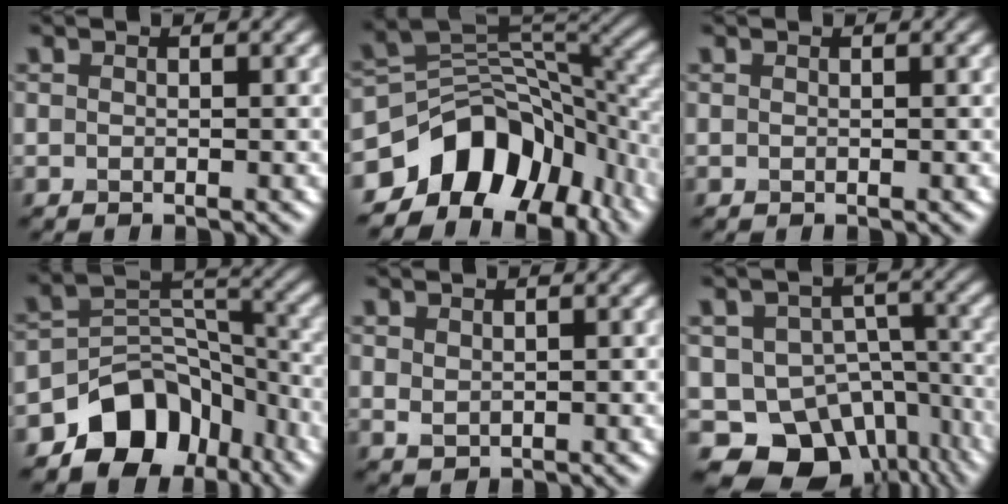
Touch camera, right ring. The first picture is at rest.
{"total": 11.4, "force": [-6.1, 7.4, 6.0], "torque": [-0.091, 0.007, -0.116]}
{"total": 0.0}
{"total": 8.3, "force": [-5.2, 5.7, 3.2], "torque": [-0.019, -0.003, -0.089]}
{"total": 0.9, "force": [0.6, 0.5, 0.5], "torque": [-0.014, -0.003, 0.018]}
{"total": 11.6, "force": [-6.7, 7.9, 5.1], "torque": [-0.074, -0.016, -0.088]}